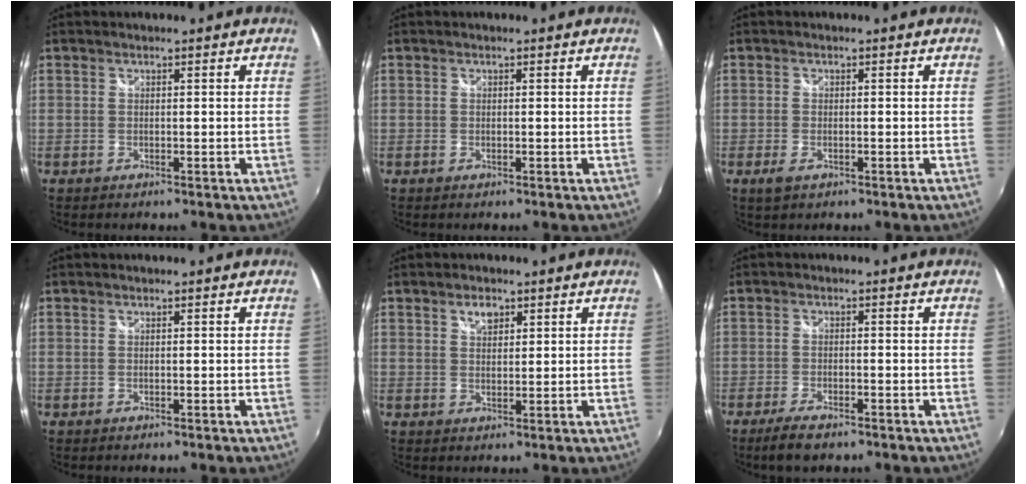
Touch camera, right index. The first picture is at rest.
{"total": 0.0}
{"total": 2.2, "force": [-1.2, 1.0, 1.5], "torque": [-0.032, -0.007, -0.020]}
{"total": 0.0}
{"total": 2.8, "force": [1.8, 1.6, 1.6], "torque": [-0.022, 0.004, 0.030]}
{"total": 4.8, "force": [-3.6, 1.2, 2.9], "torque": [-0.073, -0.012, -0.065]}